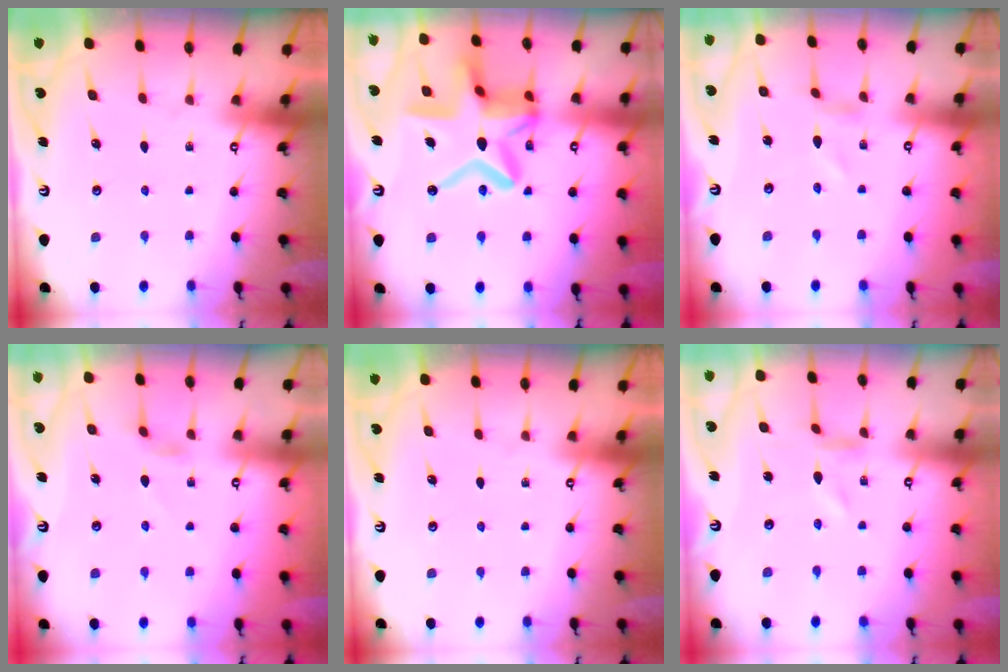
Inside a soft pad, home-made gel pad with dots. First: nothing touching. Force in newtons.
{"total": 21.1, "press": 21.0, "slide": 1.9}
{"total": 1.2, "press": 1.2, "slide": 0.1}
{"total": 2.1, "press": 2.1, "slide": 0.4}
{"total": 0.0}
{"total": 0.0}